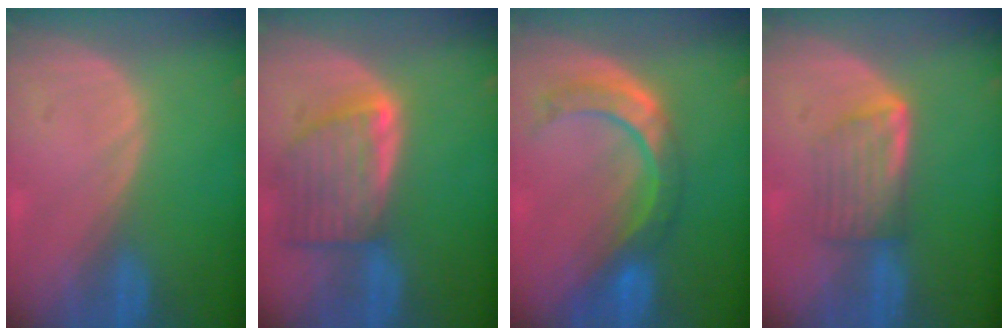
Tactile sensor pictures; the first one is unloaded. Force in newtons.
{"total": 8.0, "press": 7.3, "slide": 3.3}
{"total": 8.5, "press": 7.2, "slide": 4.5}
{"total": 5.7, "press": 5.3, "slide": 2.3}